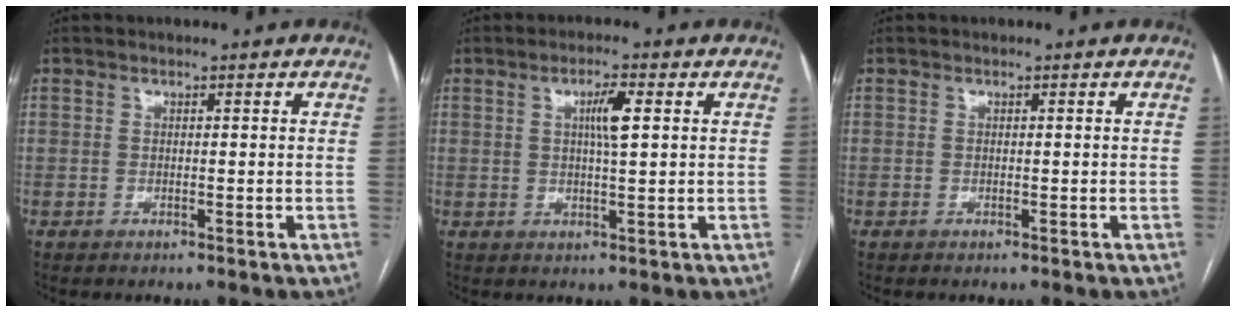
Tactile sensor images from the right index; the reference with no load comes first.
{"total": 3.9, "force": [1.0, 0.3, 3.8], "torque": [-0.066, 0.002, 0.017]}
{"total": 0.0}